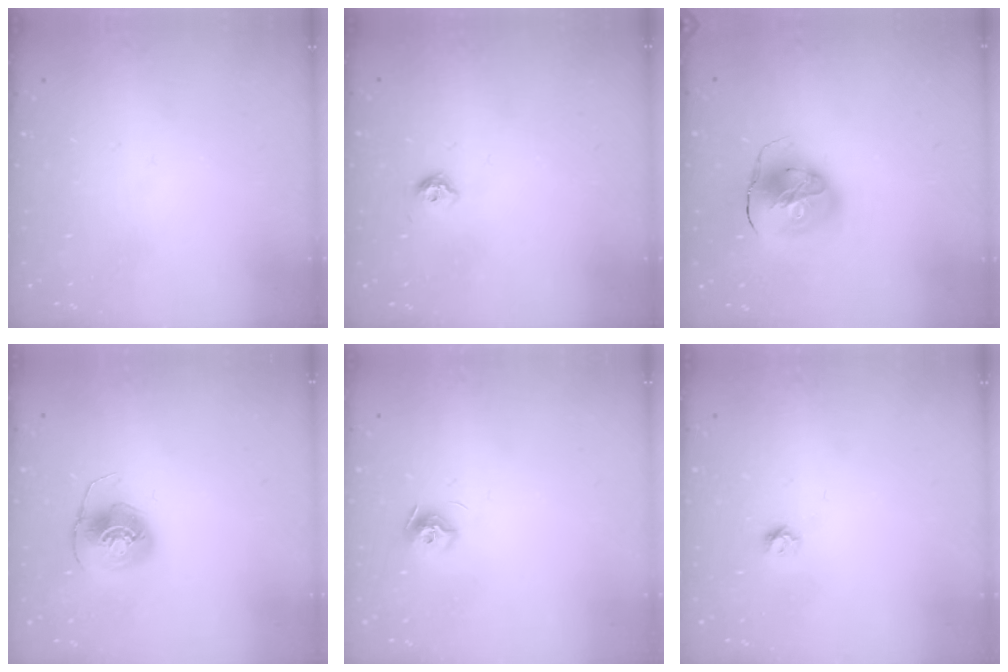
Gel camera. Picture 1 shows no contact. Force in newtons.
{"total": 5.6, "press": 5.5, "slide": 1.0}
{"total": 12.3, "press": 12.2, "slide": 1.6}
{"total": 7.9, "press": 7.9, "slide": 0.3}
{"total": 7.8, "press": 7.8, "slide": 0.2}
{"total": 4.4, "press": 4.4, "slide": 0.4}